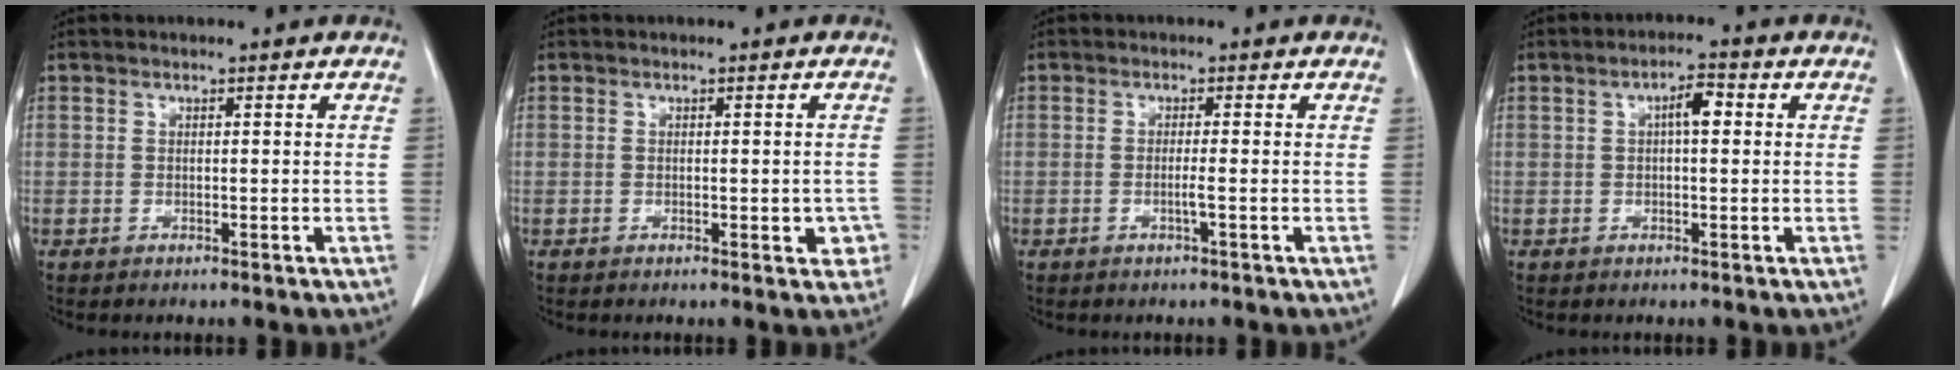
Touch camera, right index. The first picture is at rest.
{"total": 2.8, "force": [-0.7, 1.4, 2.3], "torque": [-0.013, 0.005, -0.004]}
{"total": 1.3, "force": [-0.5, -0.4, 1.2], "torque": [-0.021, -0.001, -0.011]}
{"total": 3.4, "force": [0.6, 1.0, 3.2], "torque": [-0.053, 0.011, 0.008]}